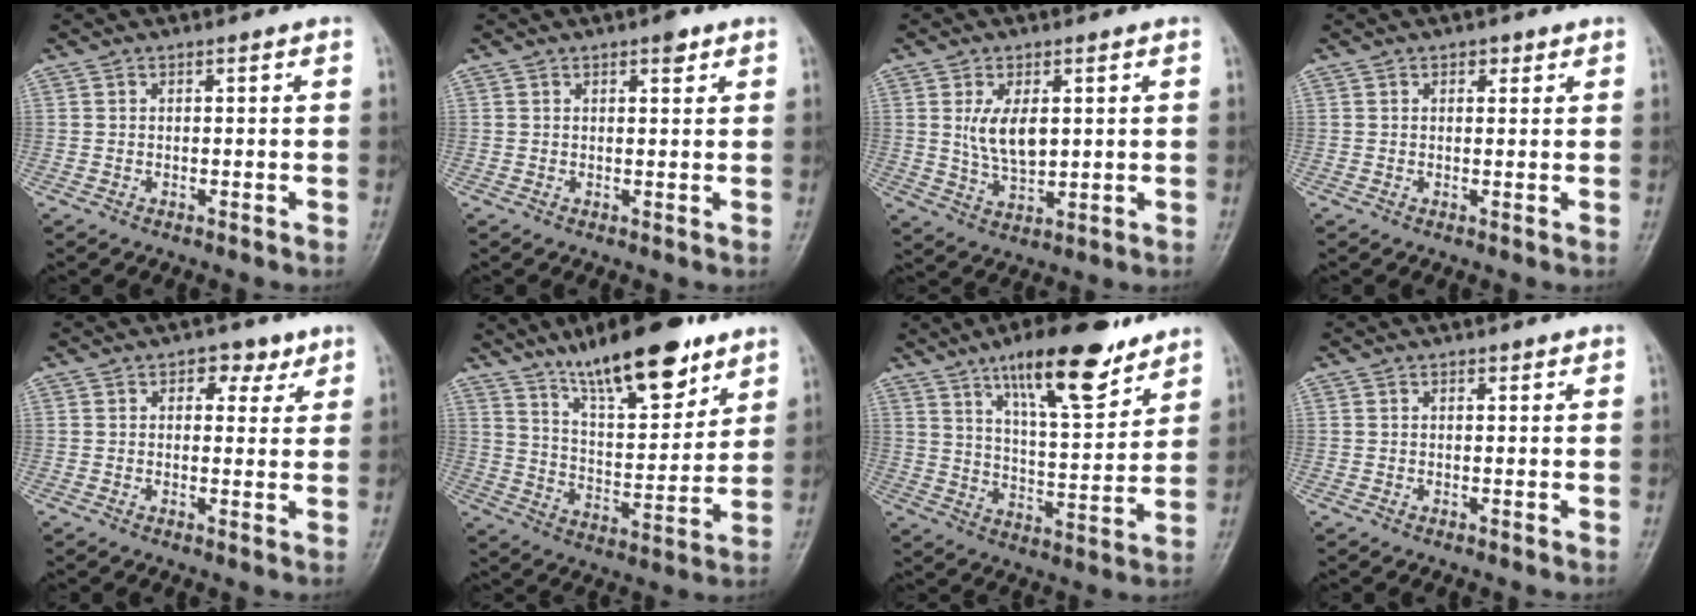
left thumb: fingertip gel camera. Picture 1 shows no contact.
{"total": 2.0, "force": [1.3, 0.8, 1.4], "torque": [-0.016, -0.005, 0.017]}
{"total": 7.3, "force": [1.6, 3.8, 6.1], "torque": [-0.102, -0.014, 0.038]}
{"total": 1.6, "force": [1.0, 1.0, 0.8], "torque": [-0.001, -0.003, 0.011]}
{"total": 4.4, "force": [2.4, 3.0, 2.3], "torque": [0.000, -0.006, 0.027]}
{"total": 18.6, "force": [12.9, 5.8, 12.0], "torque": [-0.157, -0.067, 0.219]}
{"total": 17.1, "force": [11.2, 5.0, 11.8], "torque": [-0.161, -0.061, 0.186]}
{"total": 0.7, "force": [0.6, 0.3, 0.3], "torque": [-0.006, -0.004, 0.007]}